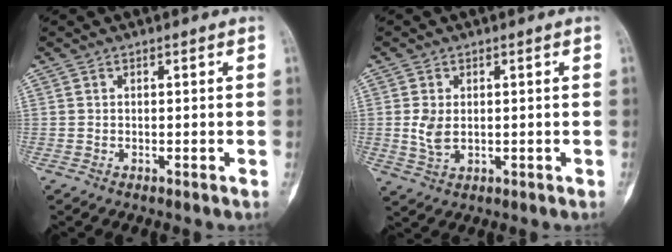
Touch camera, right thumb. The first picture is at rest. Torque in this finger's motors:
{"motor_torque": [0.16, 0.27, 0.55, 0.09, 0.03]}